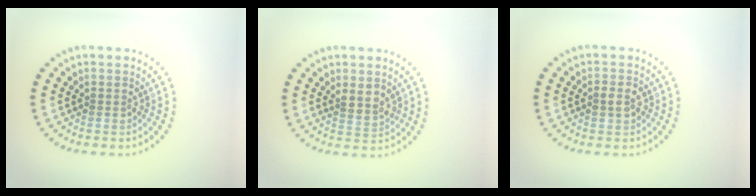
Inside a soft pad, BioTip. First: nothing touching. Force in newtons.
{"total": 2.2, "press": 1.9, "slide": 1.1}
{"total": 1.7, "press": 1.7, "slide": 0.2}